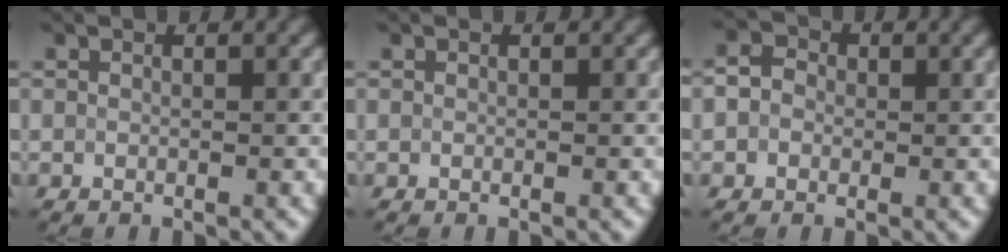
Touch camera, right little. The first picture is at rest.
{"total": 0.0}
{"total": 2.1, "force": [-0.2, 2.0, 0.8], "torque": [0.001, 0.011, -0.012]}